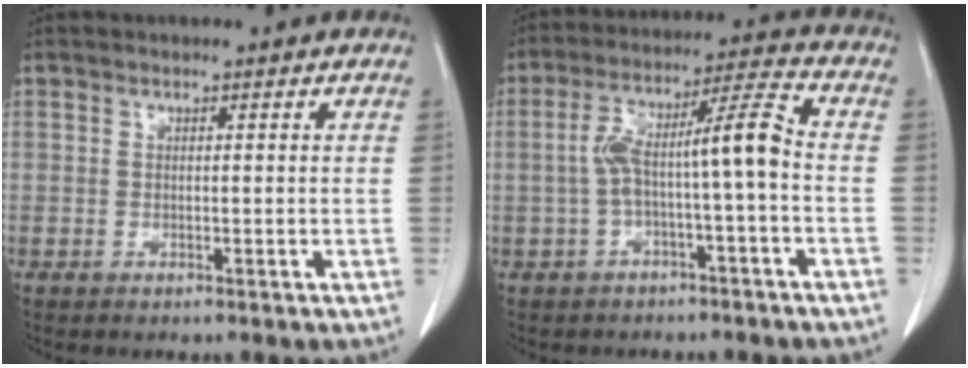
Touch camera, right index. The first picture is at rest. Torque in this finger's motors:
{"motor_torque": [0.79, 0.06, 0.29, 0.11]}